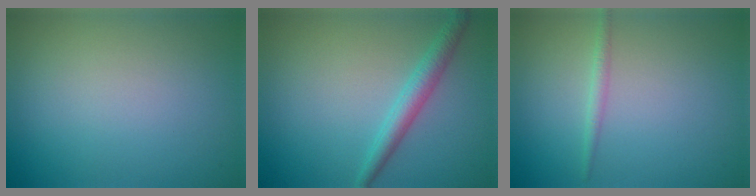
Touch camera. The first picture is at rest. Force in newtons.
{"total": 2.5, "press": 2.5, "slide": 0.1}
{"total": 1.1, "press": 1.1, "slide": 0.1}